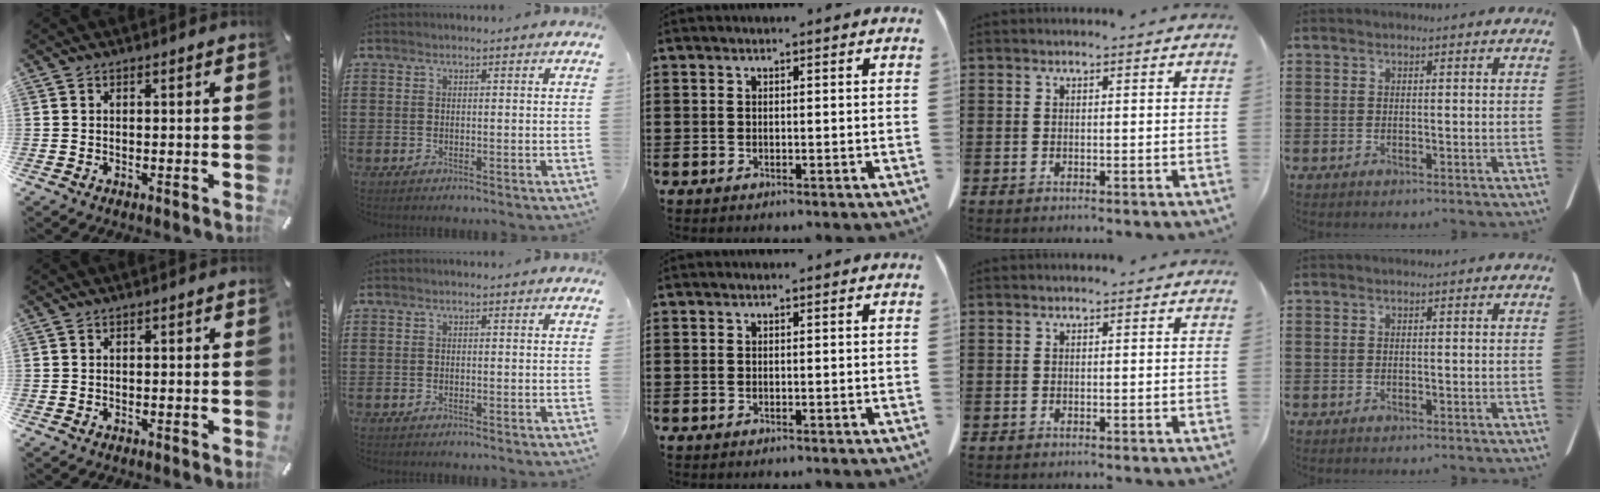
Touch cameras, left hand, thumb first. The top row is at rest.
{}